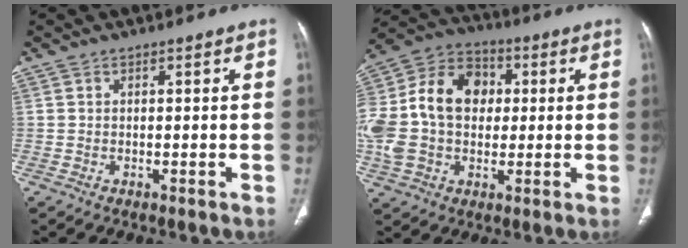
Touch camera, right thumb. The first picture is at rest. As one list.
[{"total": 21.3, "force": [1.1, 15.6, 14.5], "torque": [-0.305, 0.035, 0.022]}]